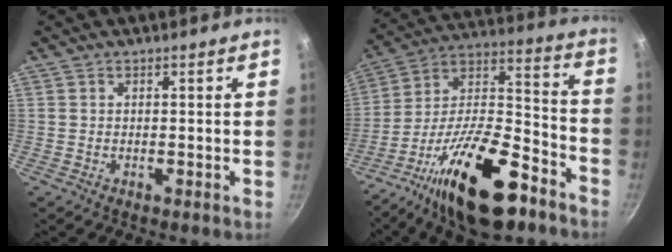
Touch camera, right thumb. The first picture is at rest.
{"total": 25.6, "force": [-14.6, 9.9, 18.5], "torque": [-0.280, 0.080, -0.245]}